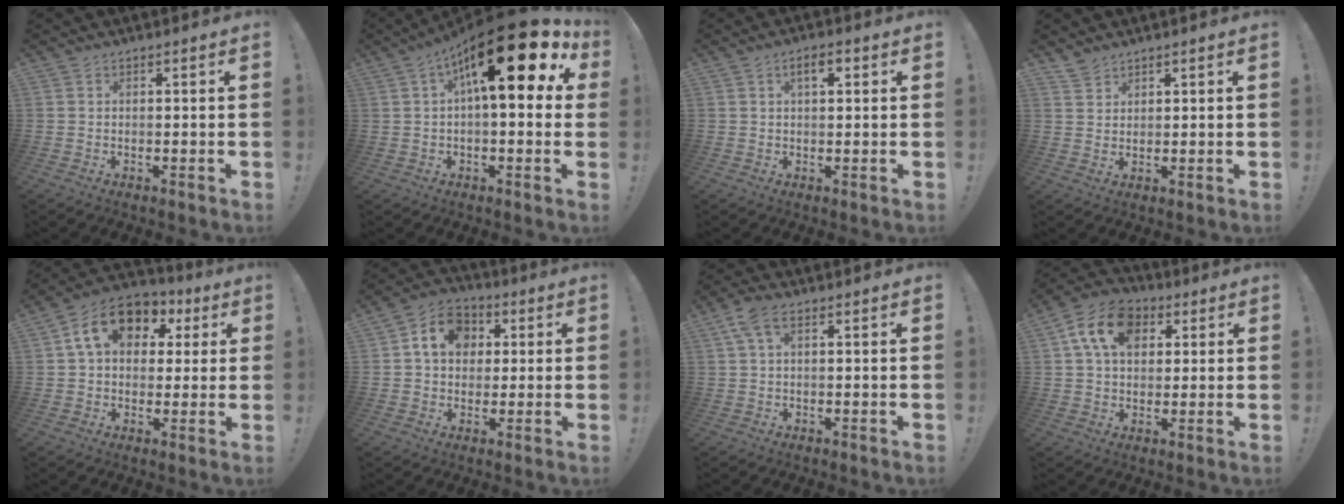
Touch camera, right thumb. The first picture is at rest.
{"total": 21.9, "force": [7.9, 6.8, 19.3], "torque": [-0.306, -0.049, 0.124]}
{"total": 3.8, "force": [1.5, 1.5, 3.1], "torque": [-0.050, 0.002, 0.021]}
{"total": 3.3, "force": [3.0, 1.4, 0.4], "torque": [-0.001, -0.022, 0.055]}
{"total": 15.0, "force": [5.2, 10.8, 9.0], "torque": [-0.143, -0.001, 0.100]}
{"total": 11.1, "force": [2.9, 9.2, 5.5], "torque": [-0.076, 0.003, 0.058]}
{"total": 4.6, "force": [1.8, 2.1, 3.7], "torque": [-0.071, 0.003, 0.034]}
{"total": 13.6, "force": [4.8, 9.8, 8.1], "torque": [-0.131, 0.001, 0.094]}